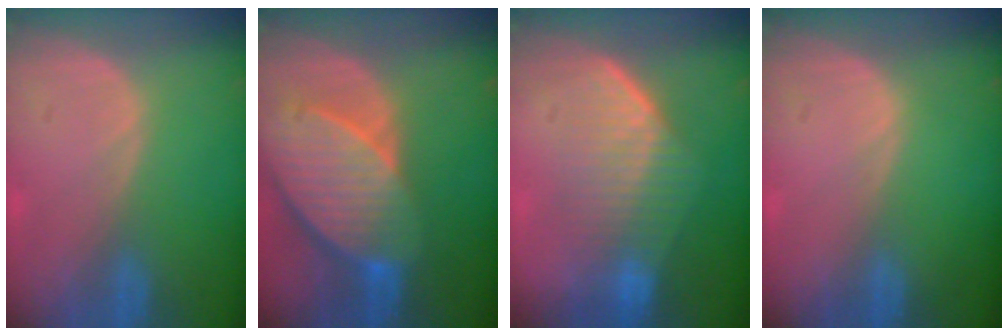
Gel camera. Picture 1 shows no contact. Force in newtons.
{"total": 10.7, "press": 9.4, "slide": 5.2}
{"total": 7.4, "press": 7.2, "slide": 1.7}
{"total": 0.0}